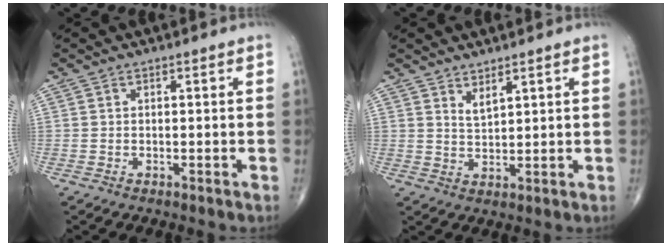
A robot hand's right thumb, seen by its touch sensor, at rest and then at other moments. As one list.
[{"total": 2.8, "force": [2.1, 0.7, 1.7], "torque": [-0.028, -0.024, 0.043]}]